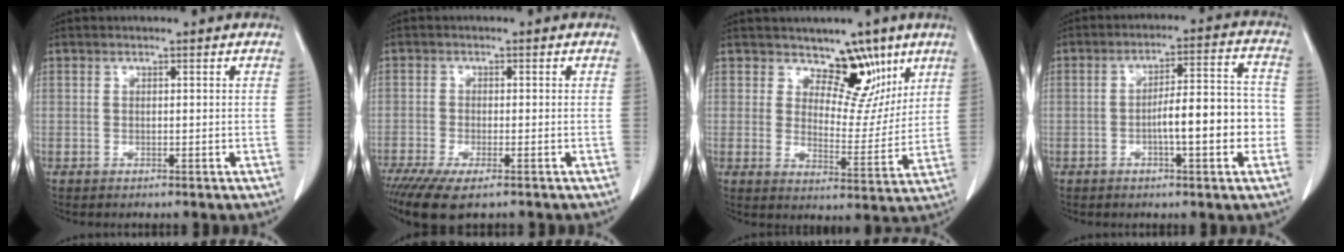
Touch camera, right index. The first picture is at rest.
{"total": 8.4, "force": [-6.1, 1.9, 5.5], "torque": [-0.090, -0.020, -0.097]}
{"total": 8.1, "force": [5.6, 4.4, 4.0], "torque": [-0.038, -0.011, 0.089]}
{"total": 10.2, "force": [-2.4, 2.0, 9.7], "torque": [-0.149, 0.027, -0.034]}